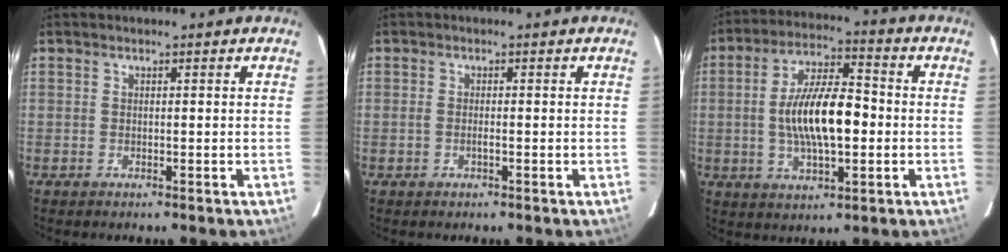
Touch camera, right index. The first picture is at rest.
{"total": 1.2, "force": [-0.5, 0.4, 1.0], "torque": [-0.023, 0.000, -0.010]}
{"total": 13.5, "force": [-1.2, 5.2, 12.5], "torque": [-0.232, 0.006, -0.019]}